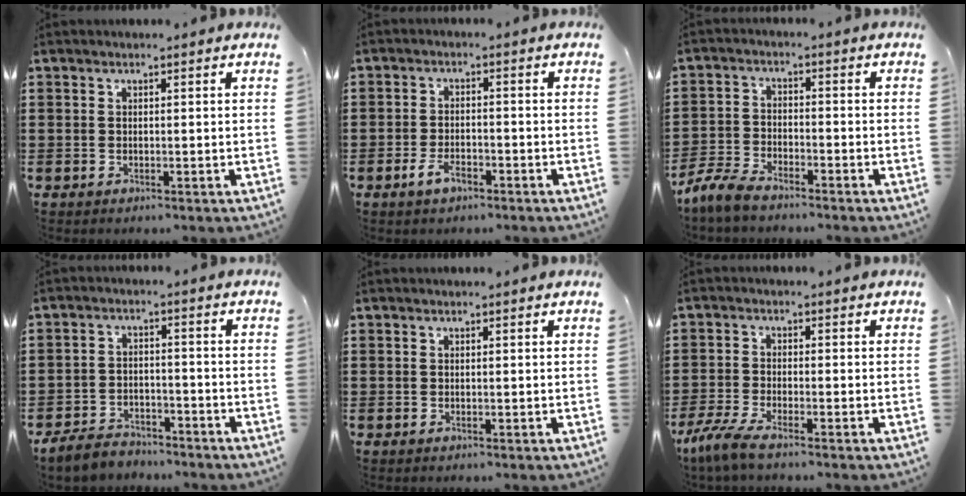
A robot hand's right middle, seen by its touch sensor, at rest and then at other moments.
{"total": 3.5, "force": [-2.1, 1.6, 2.3], "torque": [-0.047, 0.003, -0.043]}
{"total": 4.9, "force": [-4.4, 1.2, 1.8], "torque": [-0.066, -0.006, -0.096]}
{"total": 4.5, "force": [-4.3, 1.2, 0.7], "torque": [-0.027, 0.003, -0.090]}
{"total": 0.0}
{"total": 4.2, "force": [-3.4, 0.4, 2.4], "torque": [-0.076, -0.016, -0.076]}